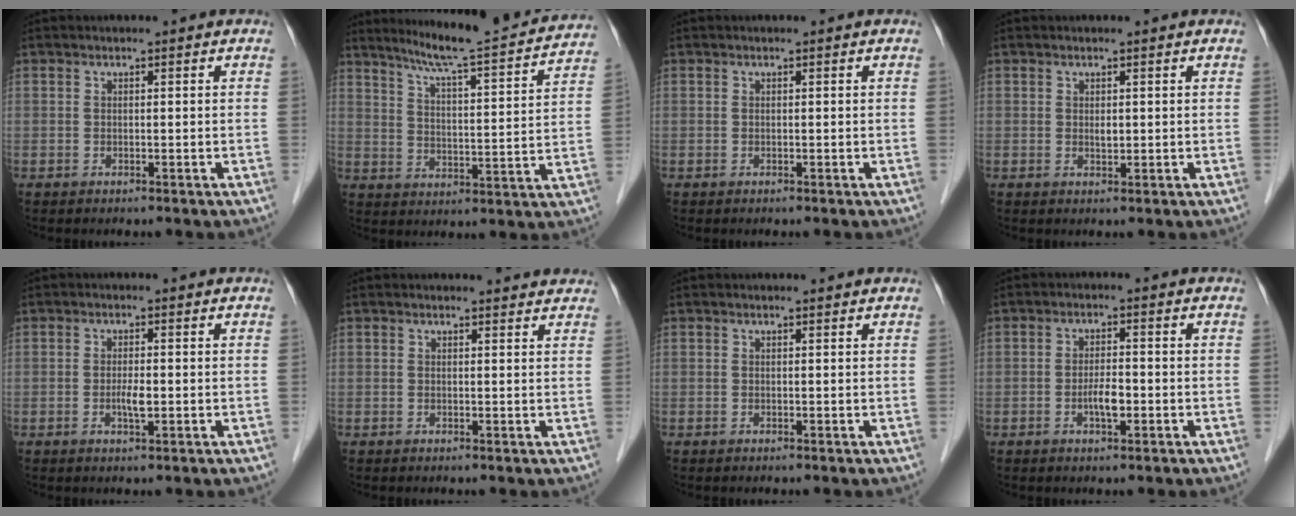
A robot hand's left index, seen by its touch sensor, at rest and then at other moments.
{"total": 18.2, "force": [16.6, 0.3, 7.5], "torque": [-0.118, -0.022, 0.223]}
{"total": 0.0}
{"total": 0.9, "force": [0.3, 0.5, 0.7], "torque": [-0.013, -0.003, 0.005]}
{"total": 2.1, "force": [-0.3, 0.5, 2.0], "torque": [-0.039, 0.000, -0.007]}
{"total": 3.7, "force": [3.6, 0.6, 0.3], "torque": [-0.007, 0.000, 0.029]}
{"total": 0.8, "force": [0.8, 0.1, 0.0], "torque": [-0.009, 0.001, 0.008]}
{"total": 3.0, "force": [-0.9, 0.9, 2.7], "torque": [-0.052, 0.002, -0.016]}